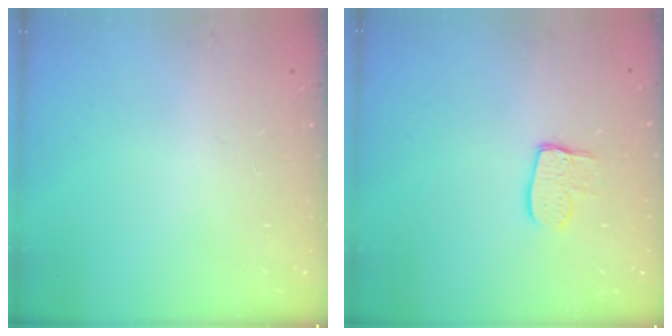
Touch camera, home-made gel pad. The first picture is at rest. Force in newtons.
{"total": 8.5, "press": 8.5, "slide": 0.7}